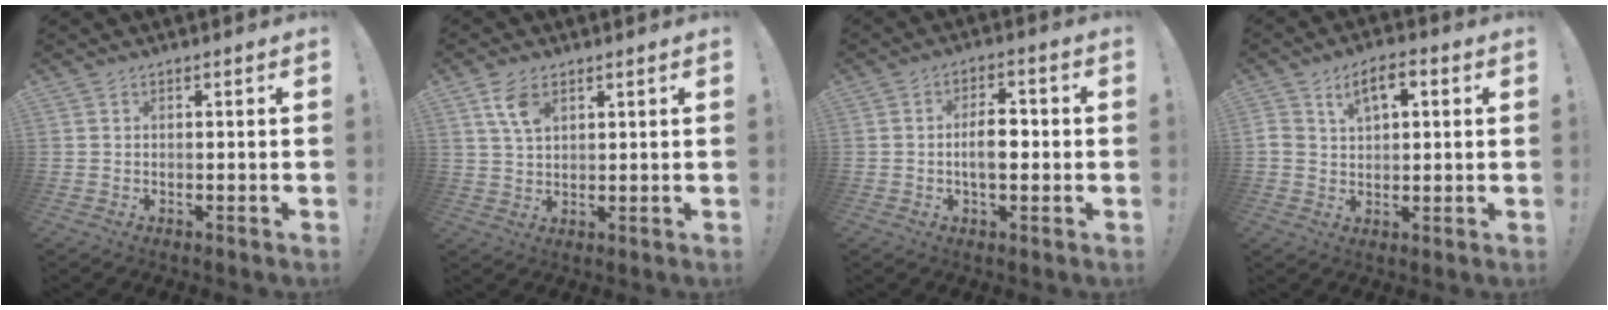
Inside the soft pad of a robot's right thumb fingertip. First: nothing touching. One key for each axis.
{"total": 6.4, "fx": 3.1, "fy": 3.4, "fz": 4.5, "tx": -0.079, "ty": -0.008, "tz": 0.058}
{"total": 7.1, "fx": -1.0, "fy": 3.9, "fz": 5.9, "tx": -0.100, "ty": 0.006, "tz": -0.025}
{"total": 7.4, "fx": 2.7, "fy": 4.2, "fz": 5.4, "tx": -0.083, "ty": 0.003, "tz": 0.047}